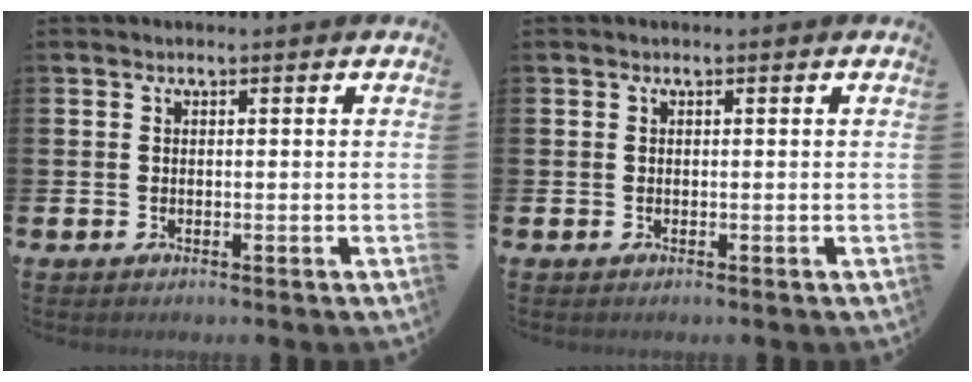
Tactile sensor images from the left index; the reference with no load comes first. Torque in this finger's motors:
{"motor_torque": [0.00, 0.00, 0.00, 0.00]}